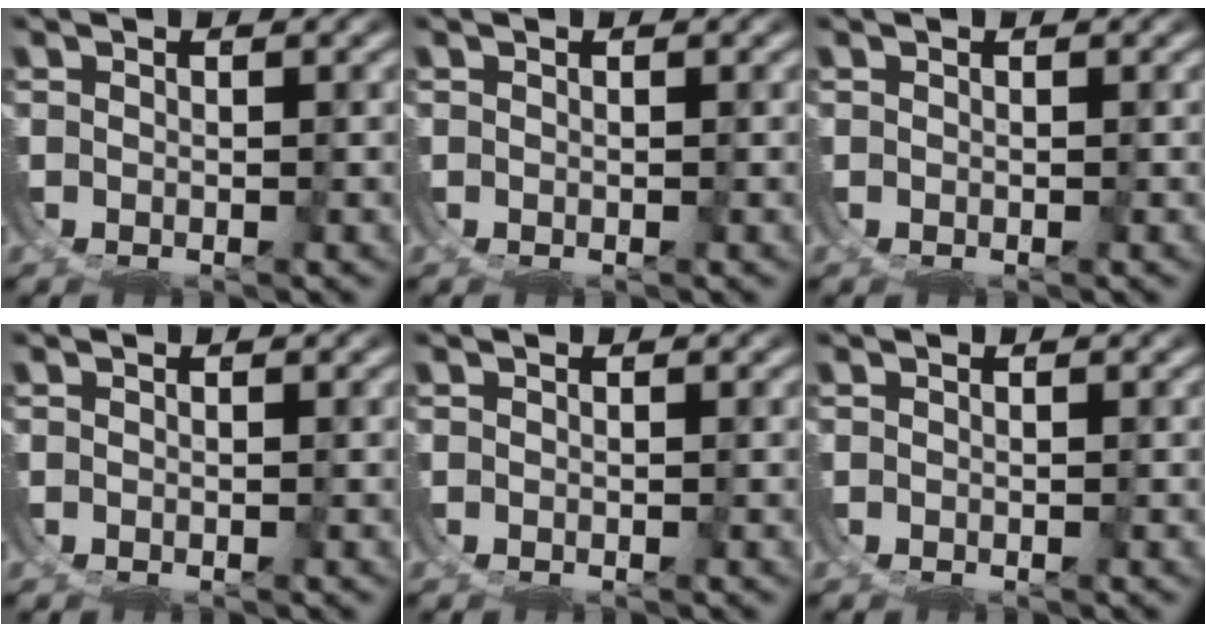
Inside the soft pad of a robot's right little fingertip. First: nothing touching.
{"total": 0.0}
{"total": 0.0}
{"total": 0.0}
{"total": 0.0}
{"total": 0.0}